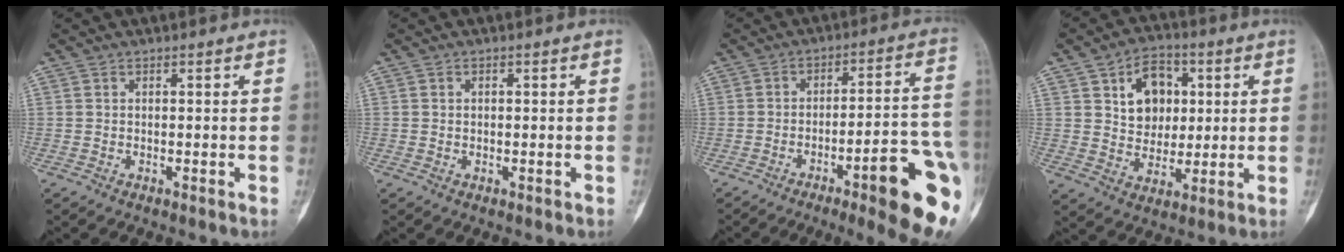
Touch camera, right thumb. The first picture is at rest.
{"total": 0.8, "force": [-0.1, 0.7, 0.1], "torque": [0.010, 0.004, -0.003]}
{"total": 18.5, "force": [-8.0, 3.4, 16.3], "torque": [-0.162, 0.036, -0.104]}
{"total": 11.2, "force": [3.1, 8.6, 6.6], "torque": [-0.058, -0.004, 0.052]}